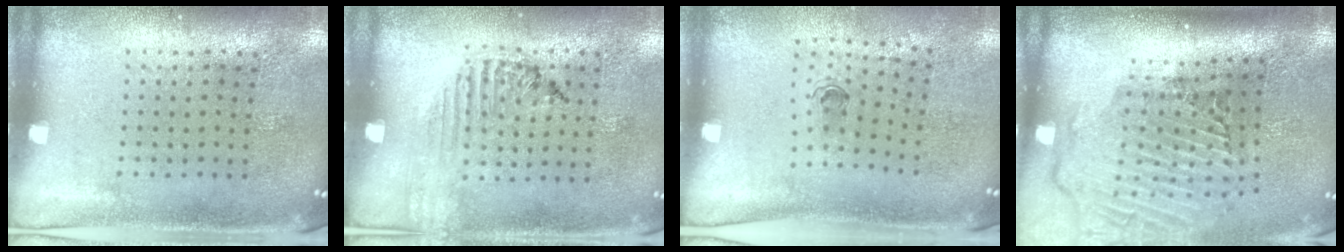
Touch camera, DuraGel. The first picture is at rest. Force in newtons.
{"total": 1.3, "press": 1.3, "slide": 0.2}
{"total": 0.6, "press": 0.3, "slide": 0.5}
{"total": 3.0, "press": 2.1, "slide": 2.1}